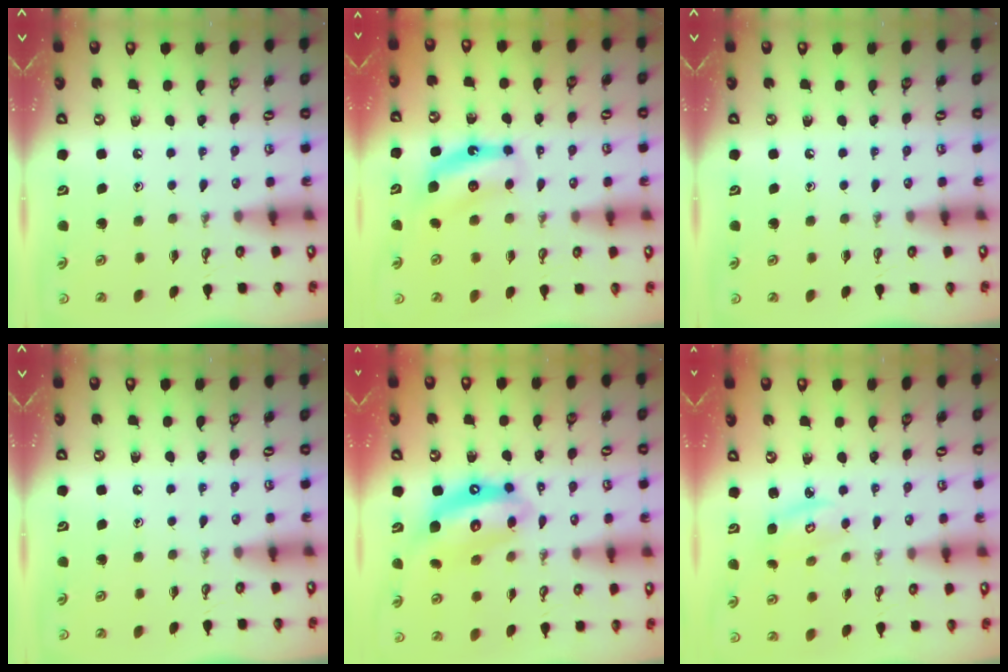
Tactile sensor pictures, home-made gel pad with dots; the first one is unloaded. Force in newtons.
{"total": 7.4, "press": 7.4, "slide": 0.3}
{"total": 0.0}
{"total": 0.0}
{"total": 13.5, "press": 13.4, "slide": 1.7}
{"total": 3.5, "press": 3.5, "slide": 0.2}